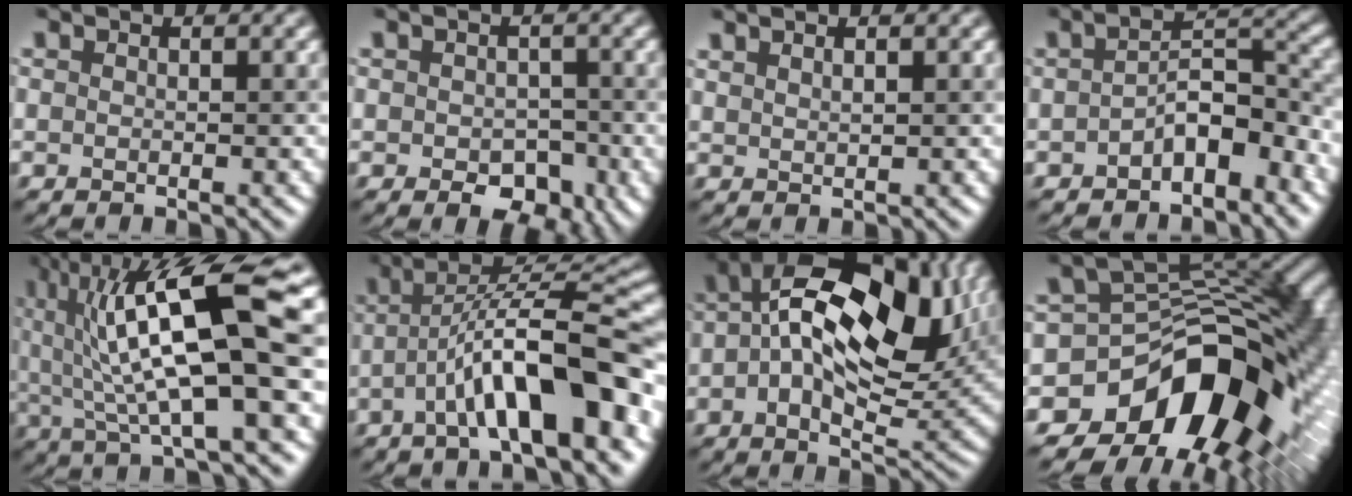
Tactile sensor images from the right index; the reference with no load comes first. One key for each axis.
{"total": 3.6, "fx": -1.0, "fy": 2.3, "fz": 2.5, "tx": -0.034, "ty": -0.009, "tz": -0.016}
{"total": 1.4, "fx": 1.1, "fy": 0.4, "fz": 0.7, "tx": -0.011, "ty": 0.002, "tz": 0.020}
{"total": 4.4, "fx": -2.2, "fy": 2.1, "fz": 3.2, "tx": -0.049, "ty": 0.017, "tz": -0.038}
{"total": 13.6, "fx": 3.5, "fy": 3.0, "fz": 12.8, "tx": -0.223, "ty": 0.013, "tz": 0.061}
{"total": 10.1, "fx": -3.2, "fy": 2.5, "fz": 9.2, "tx": -0.137, "ty": 0.022, "tz": -0.056}
{"total": 16.9, "fx": 4.4, "fy": 8.7, "fz": 13.8, "tx": -0.204, "ty": 0.027, "tz": 0.060}
{"total": 13.9, "fx": -6.0, "fy": 8.8, "fz": 8.9, "tx": -0.108, "ty": 0.001, "tz": -0.110}